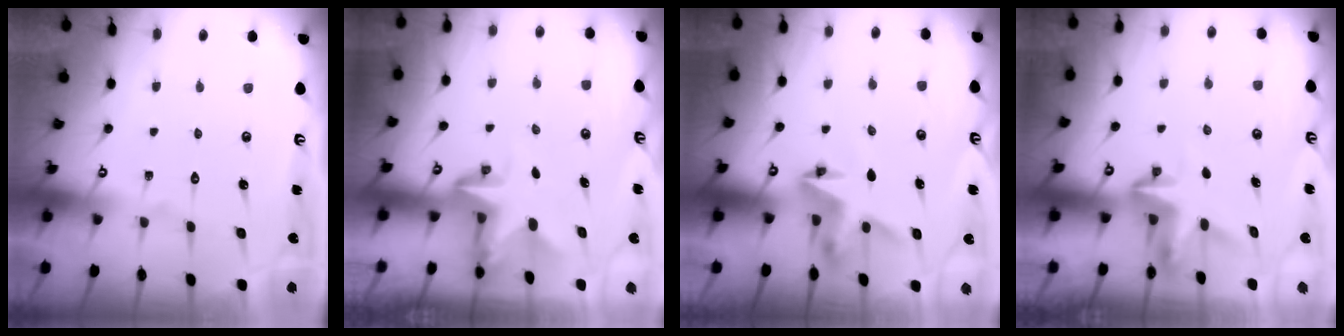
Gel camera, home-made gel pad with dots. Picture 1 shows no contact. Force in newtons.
{"total": 2.9, "press": 2.9, "slide": 0.2}
{"total": 4.3, "press": 4.3, "slide": 0.1}
{"total": 3.4, "press": 3.4, "slide": 0.3}